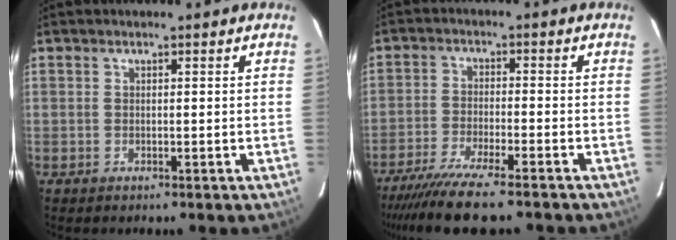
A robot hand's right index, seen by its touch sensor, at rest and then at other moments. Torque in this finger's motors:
{"motor_torque": [1.21, -0.93, 0.67, 0.14]}